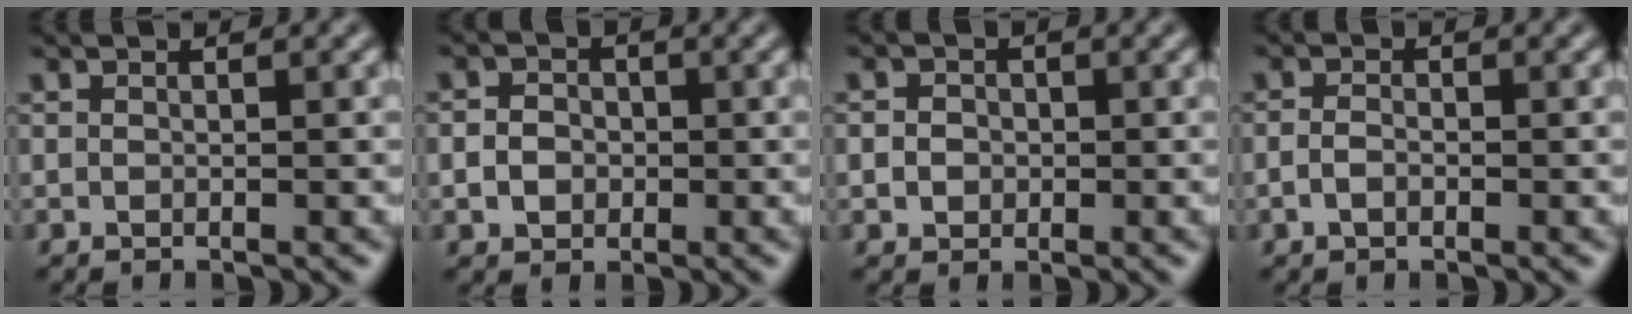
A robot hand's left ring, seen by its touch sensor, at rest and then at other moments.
{"total": 2.5, "force": [-0.3, 2.2, 1.2], "torque": [-0.011, 0.000, -0.013]}
{"total": 2.6, "force": [0.4, 2.3, 1.1], "torque": [-0.002, 0.013, -0.010]}
{"total": 1.3, "force": [-0.5, 0.8, 0.9], "torque": [-0.019, 0.001, -0.013]}